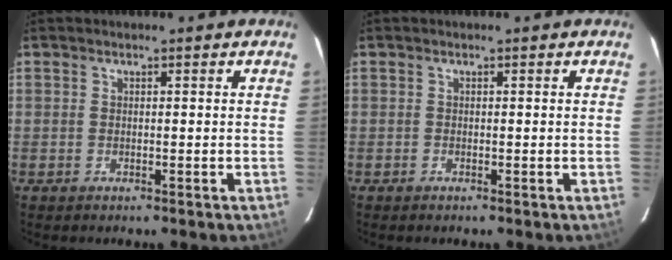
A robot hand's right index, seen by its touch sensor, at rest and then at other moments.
{"total": 0.0}